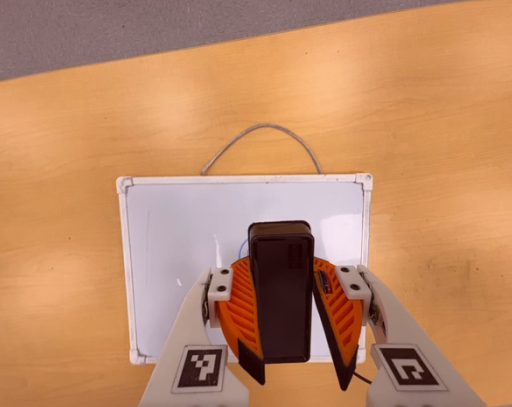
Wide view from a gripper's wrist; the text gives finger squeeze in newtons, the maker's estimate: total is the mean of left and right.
{"total": 9.5, "left": 9.6, "right": 9.5}